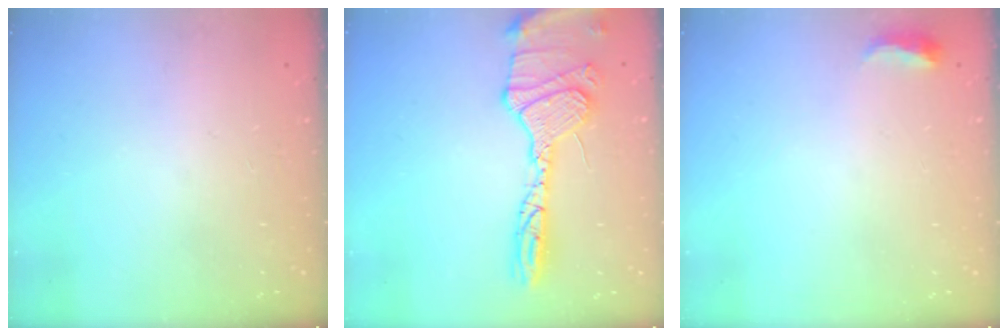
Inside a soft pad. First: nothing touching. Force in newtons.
{"total": 18.5, "press": 18.3, "slide": 2.8}
{"total": 3.9, "press": 3.8, "slide": 0.9}